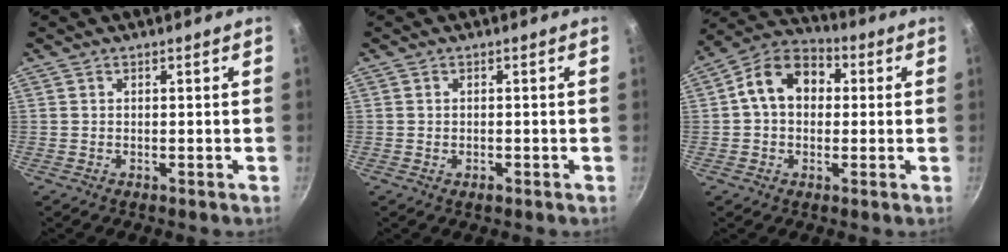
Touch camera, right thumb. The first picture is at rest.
{"total": 1.1, "force": [-0.5, 0.7, 0.7], "torque": [-0.010, 0.001, -0.009]}
{"total": 11.6, "force": [1.5, 8.7, 7.5], "torque": [-0.091, 0.030, 0.003]}